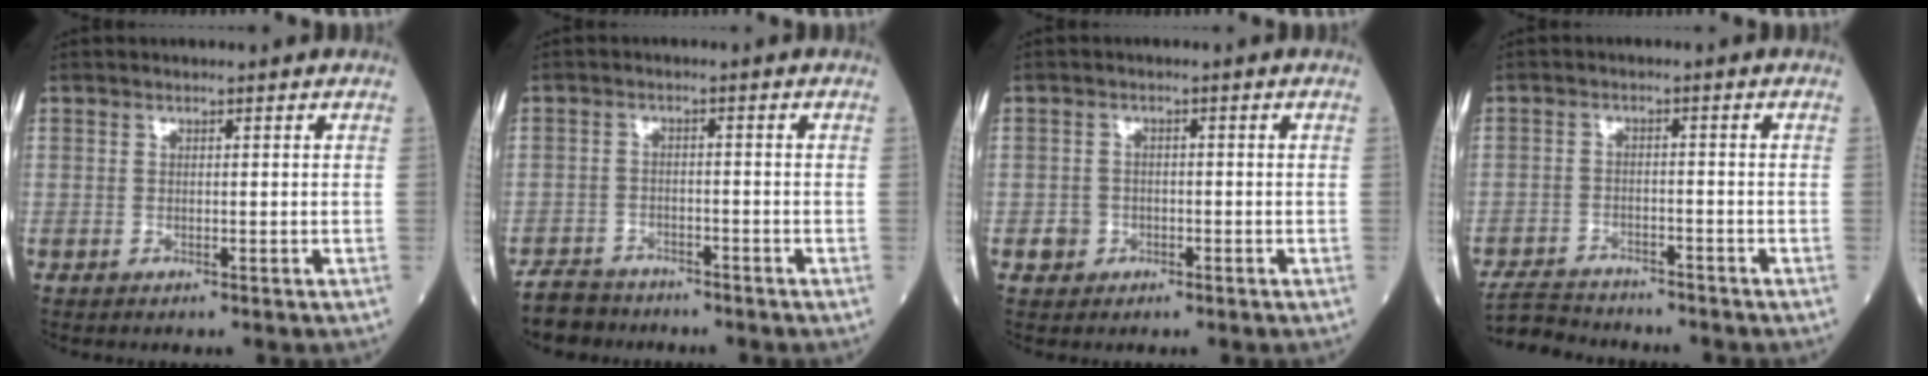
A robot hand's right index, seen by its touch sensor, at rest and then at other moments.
{"total": 5.7, "force": [-5.1, 2.5, 0.5], "torque": [-0.014, -0.008, -0.089]}
{"total": 2.2, "force": [-0.9, 2.0, 0.3], "torque": [-0.002, 0.009, -0.013]}
{"total": 7.5, "force": [-7.2, 1.4, 1.3], "torque": [-0.028, -0.009, -0.117]}